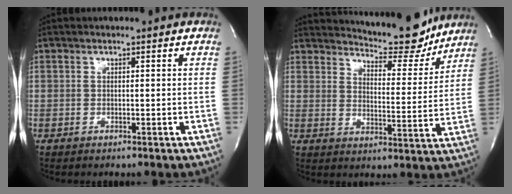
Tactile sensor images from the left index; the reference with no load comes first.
{"total": 11.5, "force": [11.0, 1.9, 2.8], "torque": [-0.037, -0.033, 0.146]}